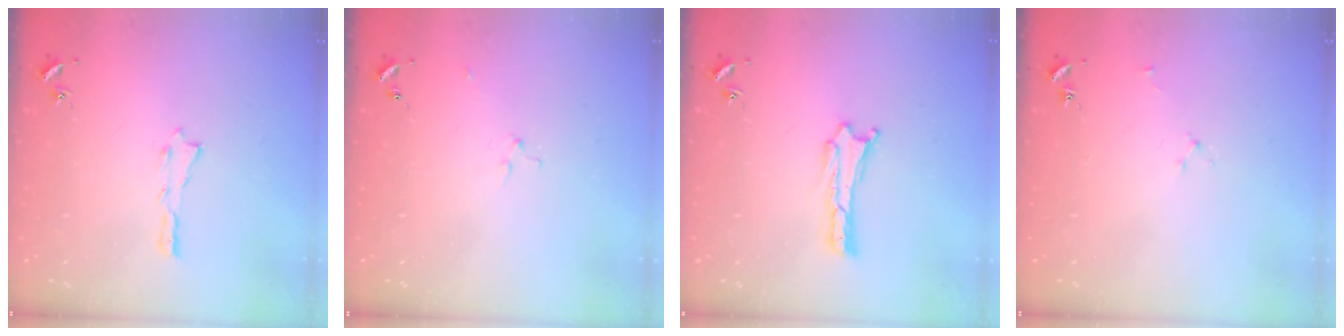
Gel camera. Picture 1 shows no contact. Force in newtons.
{"total": 2.9, "press": 2.9, "slide": 0.3}
{"total": 0.0}
{"total": 1.9, "press": 1.9, "slide": 0.3}